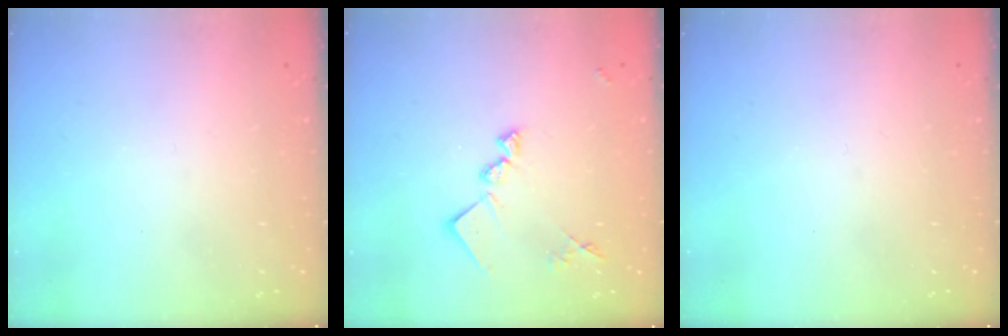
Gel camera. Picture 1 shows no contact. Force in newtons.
{"total": 13.1, "press": 13.1, "slide": 0.5}
{"total": 0.0}